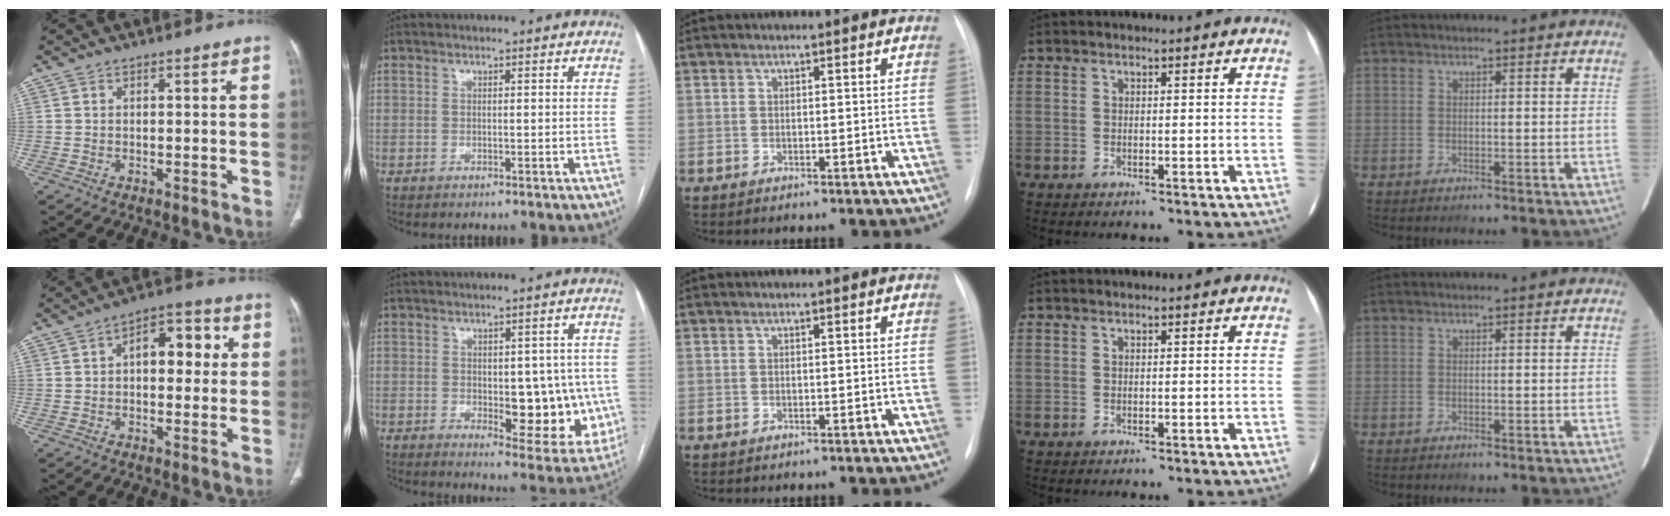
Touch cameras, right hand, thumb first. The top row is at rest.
{"thumb": {"total": 9.0, "force": [1.3, 5.2, 7.3], "torque": [-0.070, 0.023, 0.013]}, "index": {"total": 11.8, "force": [-1.1, 5.5, 10.3], "torque": [-0.112, 0.002, 0.001]}}